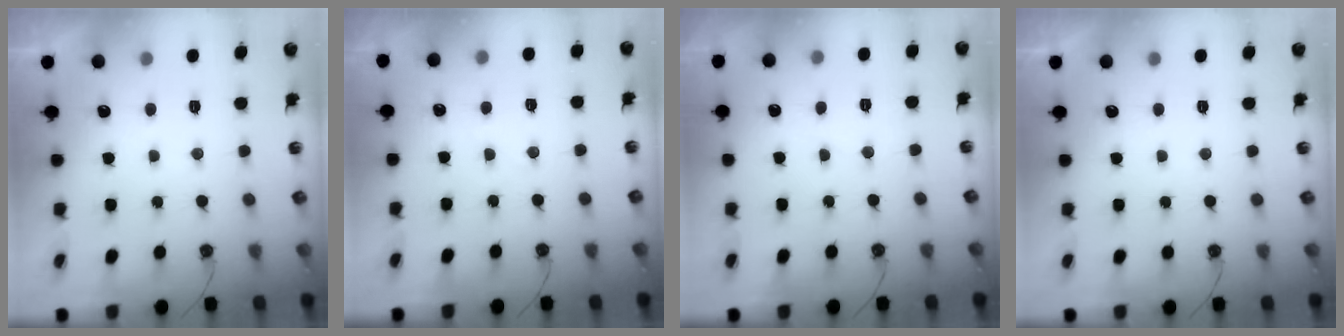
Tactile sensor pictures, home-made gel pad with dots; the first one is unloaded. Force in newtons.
{"total": 4.0, "press": 4.0, "slide": 0.6}
{"total": 3.2, "press": 3.2, "slide": 0.5}
{"total": 0.0}